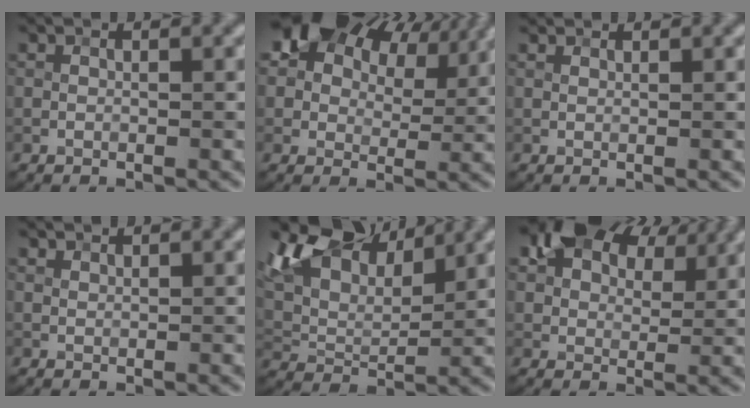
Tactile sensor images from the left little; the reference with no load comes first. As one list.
[{"total": 15.4, "force": [8.8, 9.7, 8.2], "torque": [-0.137, 0.051, 0.136]}, {"total": 1.5, "force": [1.4, 0.3, 0.4], "torque": [-0.015, -0.001, 0.018]}, {"total": 1.3, "force": [1.2, 0.3, 0.3], "torque": [-0.010, -0.002, 0.022]}, {"total": 10.0, "force": [7.4, 4.2, 5.3], "torque": [-0.120, 0.022, 0.126]}, {"total": 9.5, "force": [5.7, 5.4, 5.3], "torque": [-0.093, 0.015, 0.088]}]